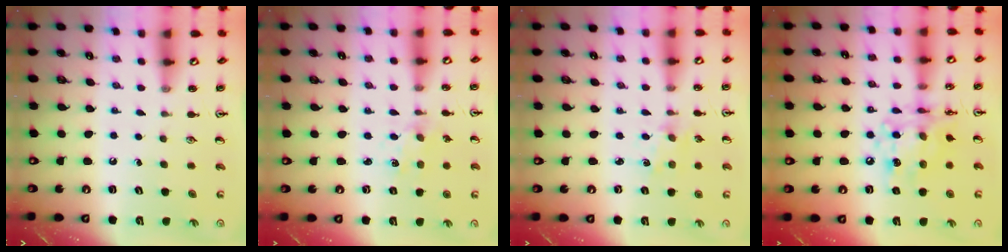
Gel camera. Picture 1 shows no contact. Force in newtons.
{"total": 1.2, "press": 1.2, "slide": 0.3}
{"total": 1.2, "press": 1.1, "slide": 0.2}
{"total": 12.9, "press": 12.8, "slide": 1.1}